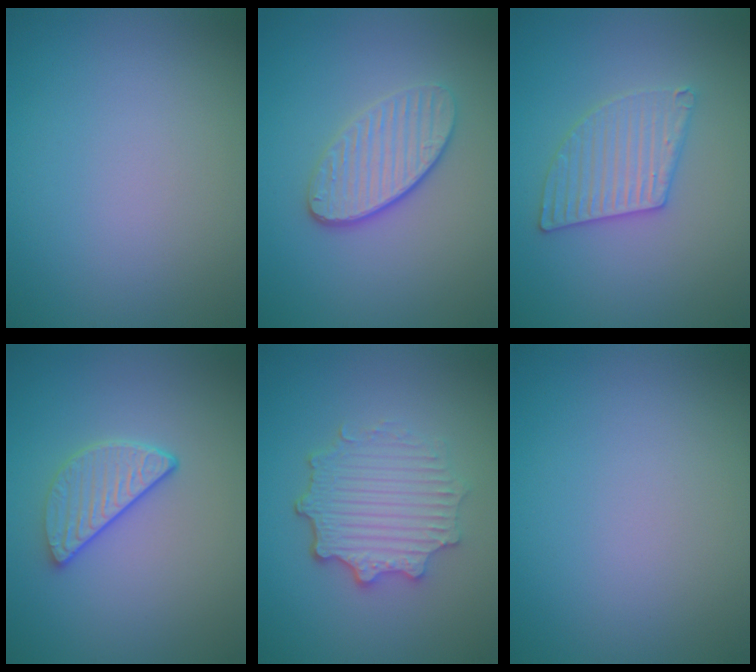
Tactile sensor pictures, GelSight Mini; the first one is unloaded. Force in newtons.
{"total": 3.6, "press": 3.1, "slide": 1.9}
{"total": 3.0, "press": 3.0, "slide": 0.2}
{"total": 3.1, "press": 2.5, "slide": 1.7}
{"total": 4.8, "press": 3.7, "slide": 3.0}
{"total": 0.0}